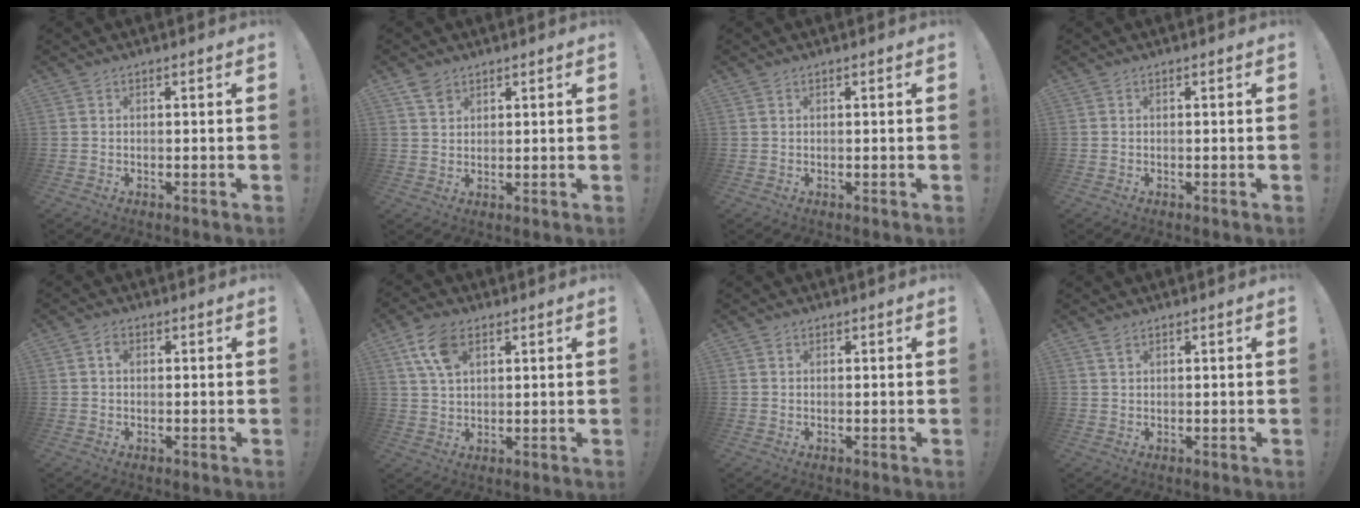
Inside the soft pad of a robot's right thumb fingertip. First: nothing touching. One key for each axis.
{"total": 3.7, "fx": 2.6, "fy": 2.2, "fz": 1.5, "tx": -0.019, "ty": -0.011, "tz": 0.048}
{"total": 0.0}
{"total": 0.0}
{"total": 1.9, "fx": 0.4, "fy": 1.4, "fz": 1.3, "tx": -0.027, "ty": 0.005, "tz": 0.007}
{"total": 9.2, "fx": 4.3, "fy": 5.1, "fz": 6.3, "tx": -0.114, "ty": -0.007, "tz": 0.082}
{"total": 0.9, "fx": 0.5, "fy": 0.7, "fz": 0.1, "tx": 0.002, "ty": -0.002, "tz": 0.009}
{"total": 2.0, "fx": 1.4, "fy": 0.9, "fz": 1.2, "tx": -0.019, "ty": -0.001, "tz": 0.024}